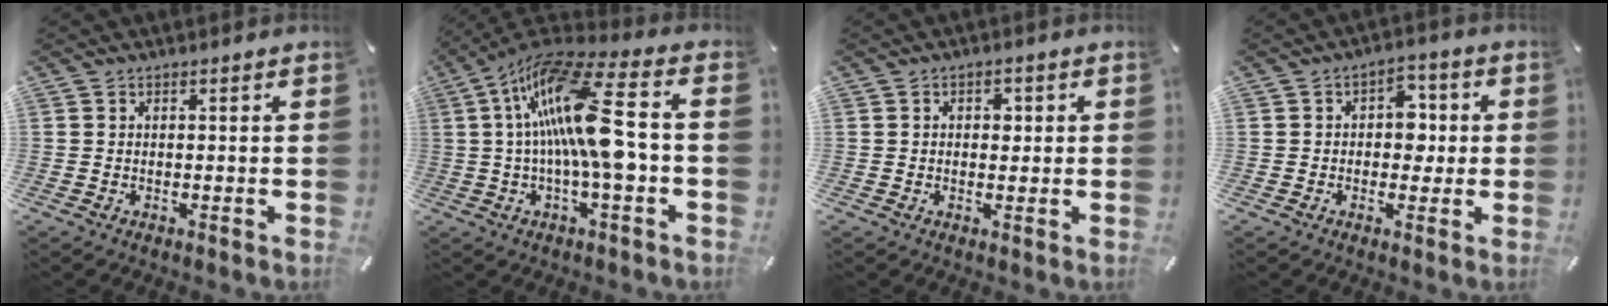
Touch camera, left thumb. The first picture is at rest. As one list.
[{"total": 19.5, "force": [0.9, 5.2, 18.8], "torque": [-0.367, -0.006, 0.008]}, {"total": 2.5, "force": [0.3, 1.8, 1.7], "torque": [-0.012, -0.001, -0.004]}, {"total": 6.9, "force": [0.2, 5.1, 4.6], "torque": [-0.051, 0.002, -0.005]}]